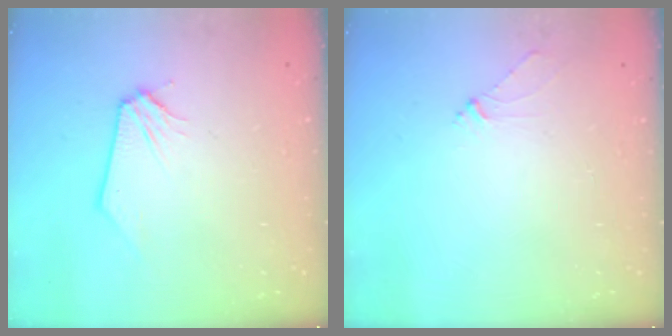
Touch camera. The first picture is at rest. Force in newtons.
{"total": 3.9, "press": 3.8, "slide": 0.8}